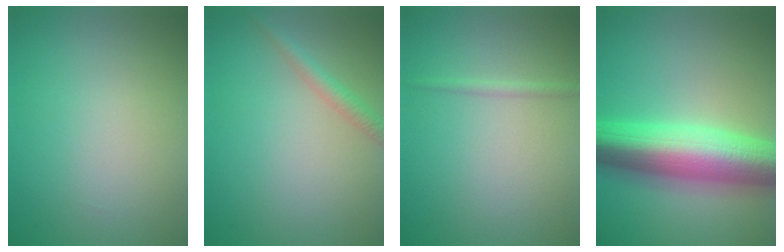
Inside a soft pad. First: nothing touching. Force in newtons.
{"total": 1.9, "press": 1.9, "slide": 0.0}
{"total": 1.0, "press": 1.0, "slide": 0.0}
{"total": 11.8, "press": 11.8, "slide": 0.1}